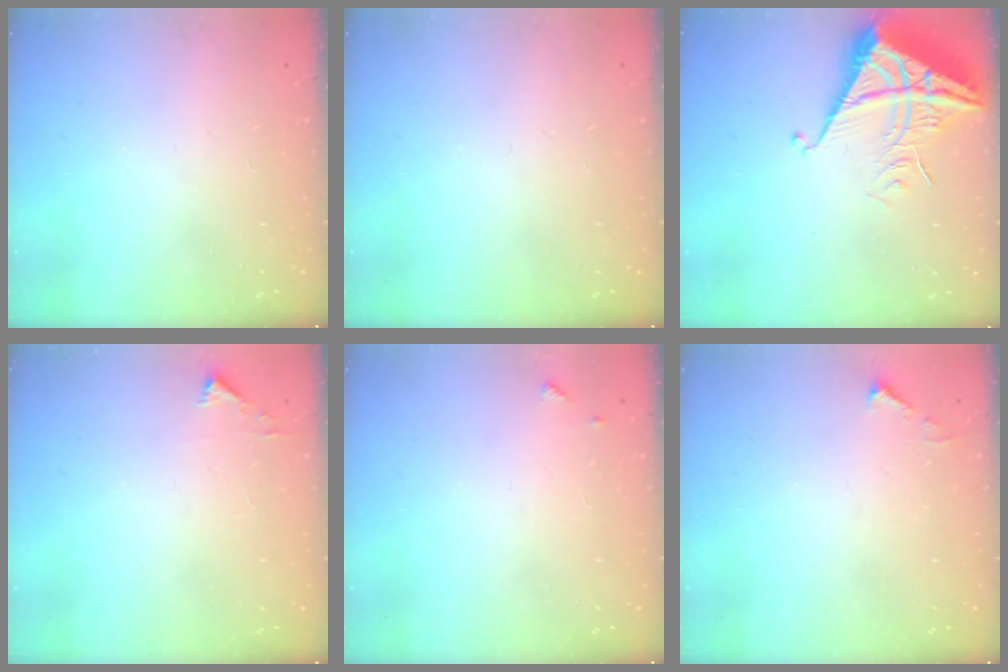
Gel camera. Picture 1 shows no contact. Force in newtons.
{"total": 0.0}
{"total": 7.0, "press": 7.0, "slide": 0.8}
{"total": 2.3, "press": 2.3, "slide": 0.2}
{"total": 5.1, "press": 5.1, "slide": 0.5}
{"total": 3.7, "press": 3.6, "slide": 0.5}